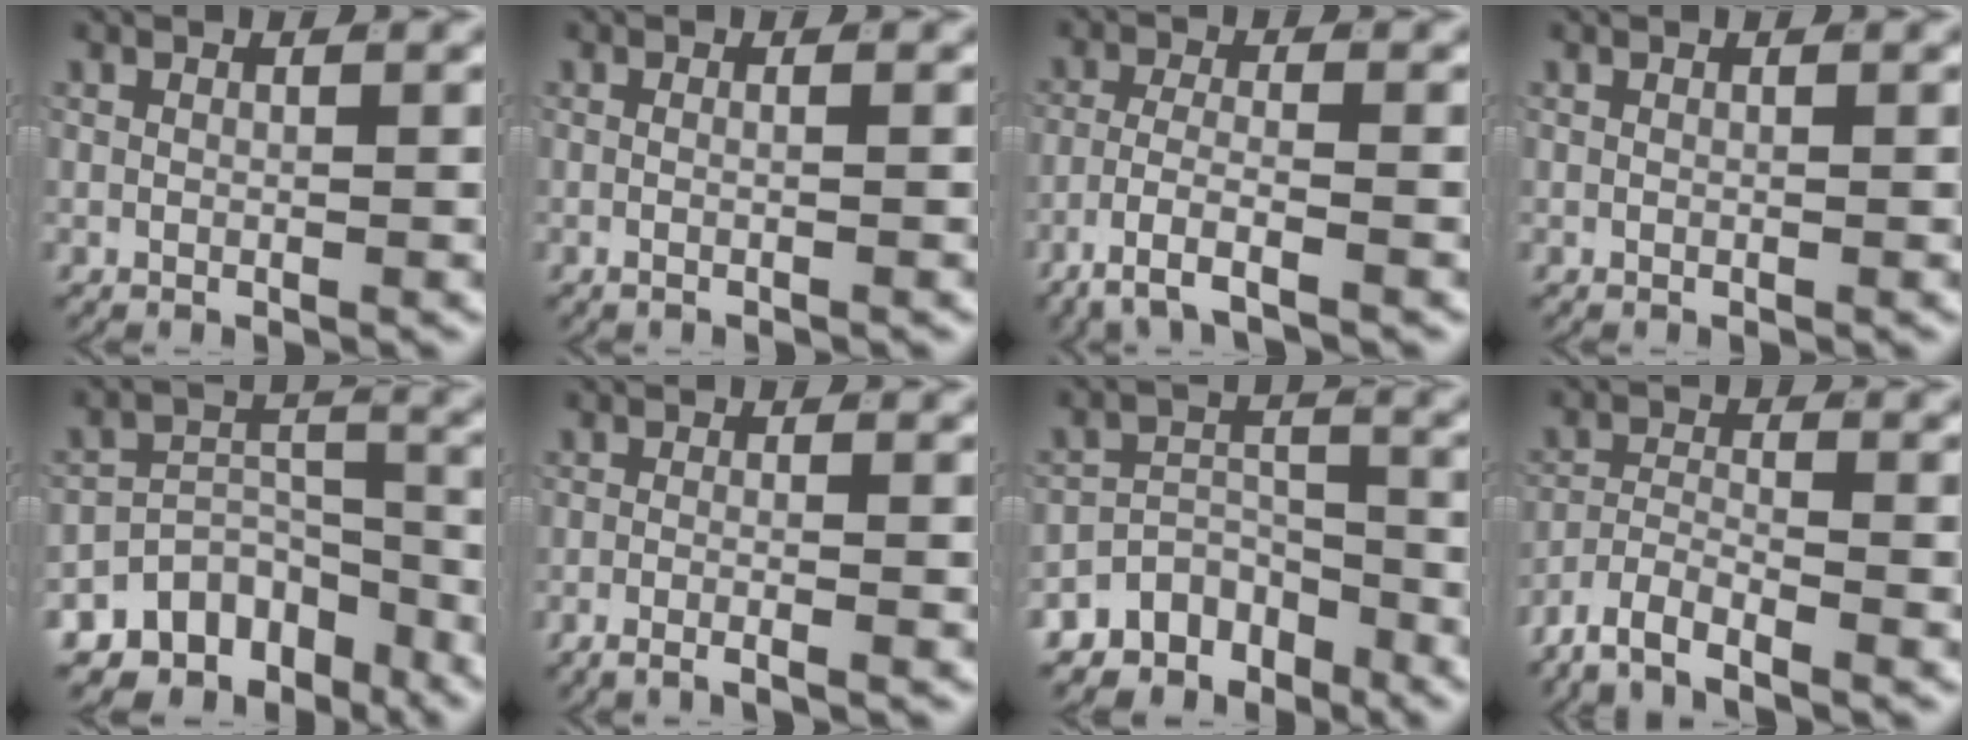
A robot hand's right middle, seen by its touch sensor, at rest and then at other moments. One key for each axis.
{"total": 1.1, "fx": -0.6, "fy": -0.4, "fz": 0.9, "tx": -0.013, "ty": -0.001, "tz": -0.009}
{"total": 4.3, "fx": -3.1, "fy": 1.1, "fz": 2.8, "tx": -0.058, "ty": -0.013, "tz": -0.050}
{"total": 0.0}
{"total": 12.8, "fx": -9.3, "fy": 7.7, "fz": 4.4, "tx": -0.052, "ty": -0.016, "tz": -0.154}
{"total": 2.6, "fx": -2.2, "fy": 0.2, "fz": 1.3, "tx": -0.026, "ty": 0.000, "tz": -0.042}
{"total": 9.7, "fx": -7.1, "fy": 5.9, "fz": 2.9, "tx": -0.031, "ty": -0.013, "tz": -0.125}
{"total": 5.1, "fx": -4.1, "fy": 2.0, "fz": 2.3, "tx": -0.041, "ty": -0.010, "tz": -0.074}